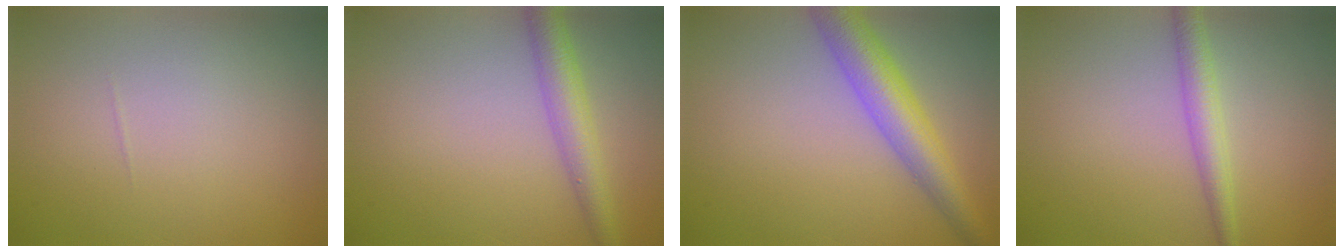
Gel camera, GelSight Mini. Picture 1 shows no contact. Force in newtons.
{"total": 3.6, "press": 3.6, "slide": 0.1}
{"total": 5.5, "press": 5.5, "slide": 0.2}
{"total": 2.5, "press": 2.5, "slide": 0.1}